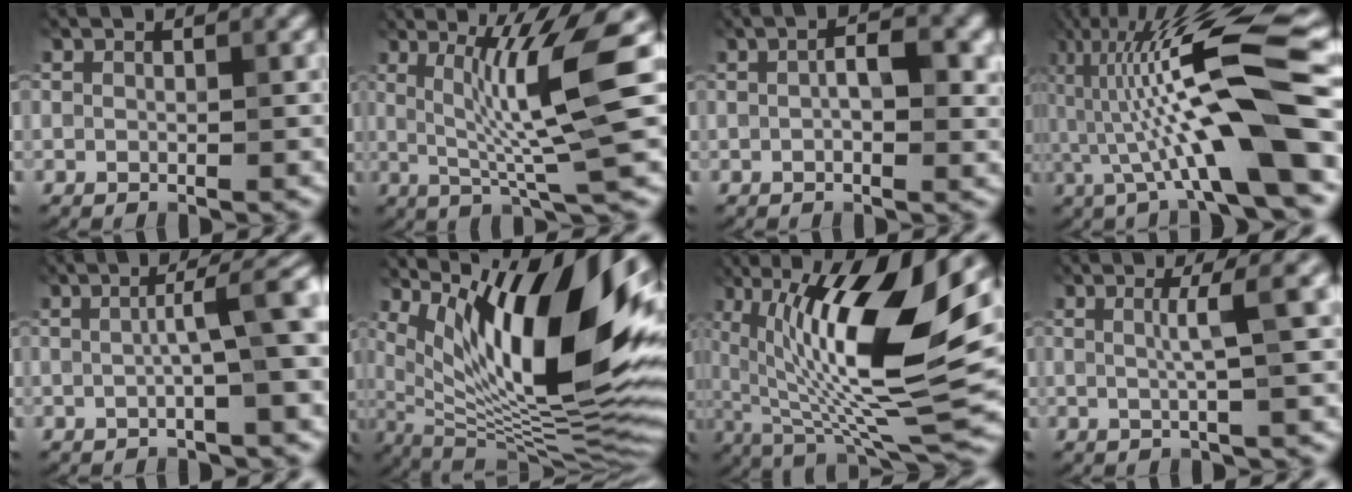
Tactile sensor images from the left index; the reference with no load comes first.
{"total": 8.1, "force": [1.5, 0.6, 8.0], "torque": [-0.136, 0.003, 0.030]}
{"total": 4.2, "force": [0.5, 1.9, 3.7], "torque": [-0.060, 0.007, 0.006]}
{"total": 12.2, "force": [0.2, 1.9, 12.0], "torque": [-0.220, 0.028, 0.005]}
{"total": 4.5, "force": [0.3, 0.3, 4.4], "torque": [-0.074, 0.019, 0.000]}
{"total": 16.0, "force": [6.4, 5.2, 13.7], "torque": [-0.203, -0.005, 0.118]}
{"total": 14.3, "force": [2.7, 3.6, 13.5], "torque": [-0.228, -0.005, 0.052]}
{"total": 3.3, "force": [0.7, 0.2, 3.2], "torque": [-0.054, 0.012, 0.007]}